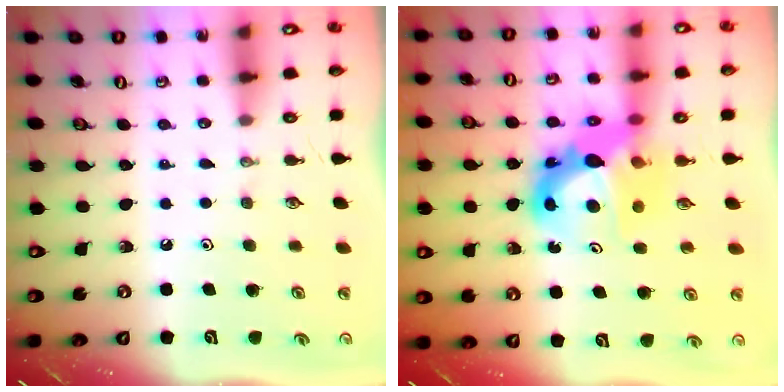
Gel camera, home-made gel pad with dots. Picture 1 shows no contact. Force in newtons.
{"total": 12.7, "press": 12.6, "slide": 1.2}